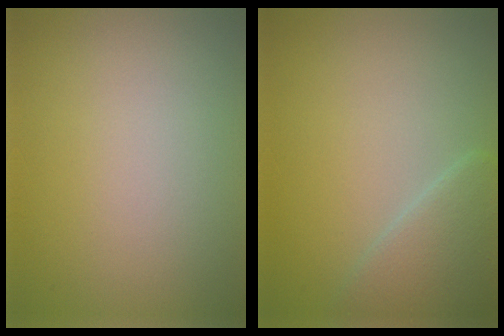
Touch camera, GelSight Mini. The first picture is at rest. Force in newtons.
{"total": 3.3, "press": 3.3, "slide": 0.2}